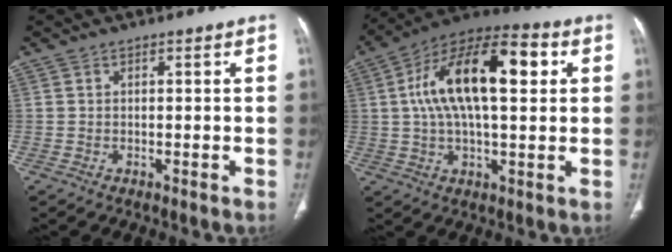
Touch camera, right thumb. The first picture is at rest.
{"total": 20.4, "force": [4.3, 8.9, 17.8], "torque": [-0.296, 0.028, 0.062]}